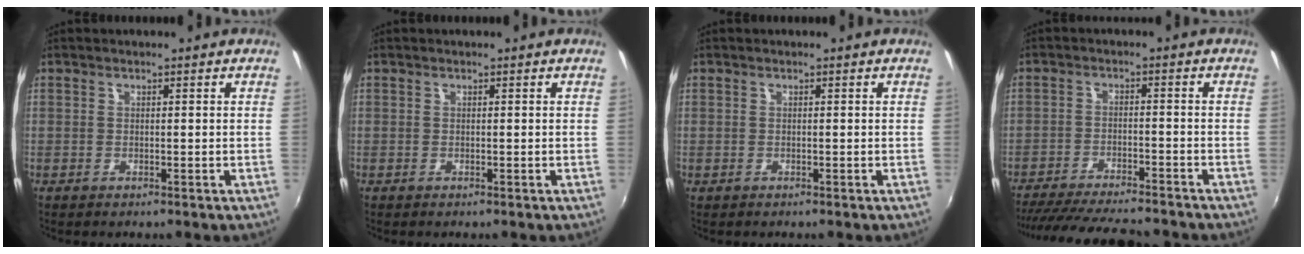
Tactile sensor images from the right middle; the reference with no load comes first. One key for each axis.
{"total": 0.0}
{"total": 0.0}
{"total": 17.2, "fx": -15.2, "fy": 3.0, "fz": 7.6, "tx": -0.151, "ty": -0.016, "tz": -0.229}